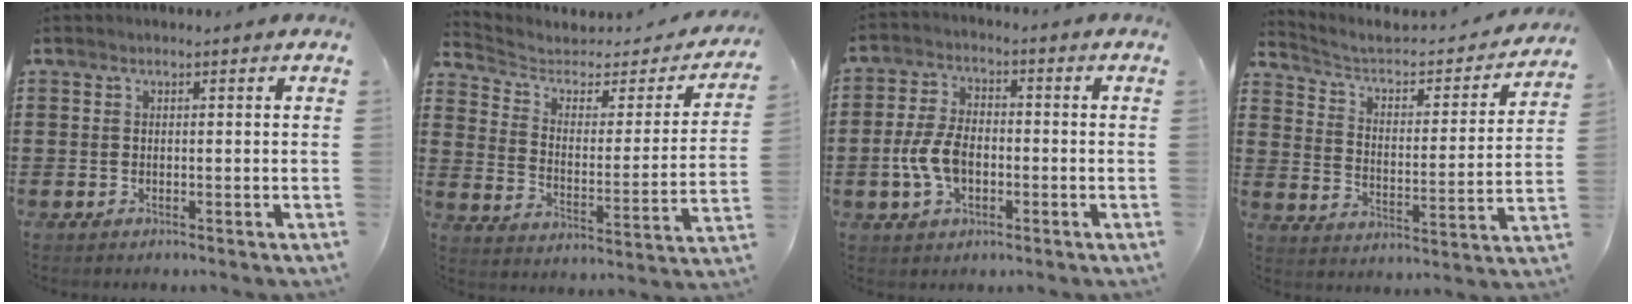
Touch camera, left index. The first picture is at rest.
{"total": 3.8, "force": [2.9, 2.1, 1.4], "torque": [-0.050, -0.019, 0.043]}
{"total": 7.2, "force": [-1.8, 4.2, 5.6], "torque": [-0.137, -0.001, -0.040]}
{"total": 4.3, "force": [3.7, 1.3, 1.8], "torque": [-0.057, -0.029, 0.054]}